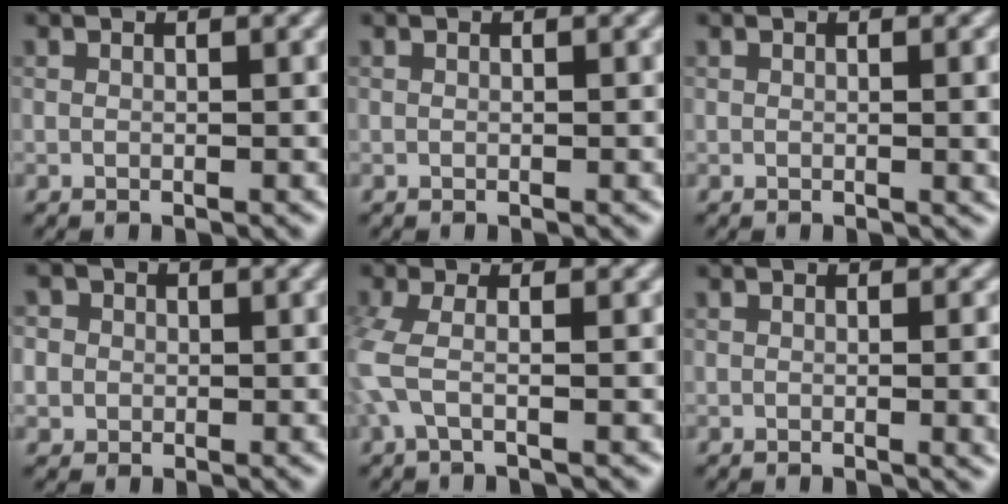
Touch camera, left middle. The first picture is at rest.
{"total": 0.0}
{"total": 2.6, "force": [0.3, 1.0, 2.4], "torque": [-0.017, 0.008, 0.011]}
{"total": 3.0, "force": [0.9, 2.7, 0.9], "torque": [-0.029, 0.022, 0.009]}
{"total": 2.2, "force": [-1.2, -0.1, 1.9], "torque": [-0.063, -0.002, -0.015]}
{"total": 3.1, "force": [-0.2, 1.3, 2.8], "torque": [-0.013, 0.014, 0.007]}